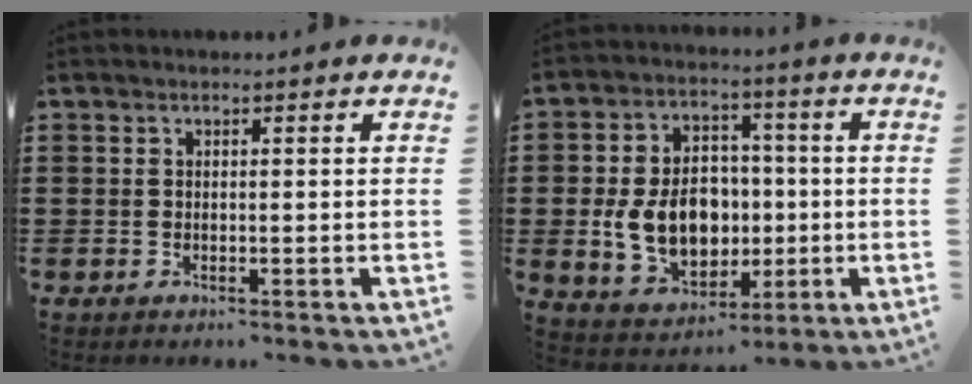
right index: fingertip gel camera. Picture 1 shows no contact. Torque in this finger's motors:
{"motor_torque": [2.14, 0.00, 1.05, 0.21]}